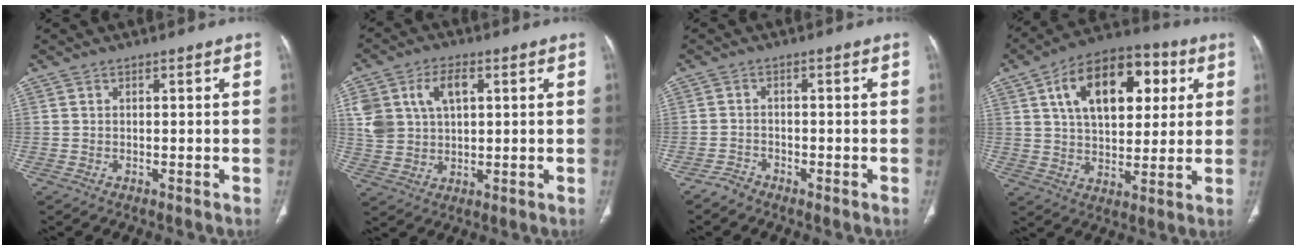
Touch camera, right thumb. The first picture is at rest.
{"total": 10.6, "force": [3.4, 6.9, 7.3], "torque": [-0.132, 0.006, 0.072]}
{"total": 1.9, "force": [-1.8, 0.7, 0.0], "torque": [0.002, 0.005, -0.037]}
{"total": 19.2, "force": [6.4, 11.1, 14.3], "torque": [-0.183, 0.001, 0.097]}